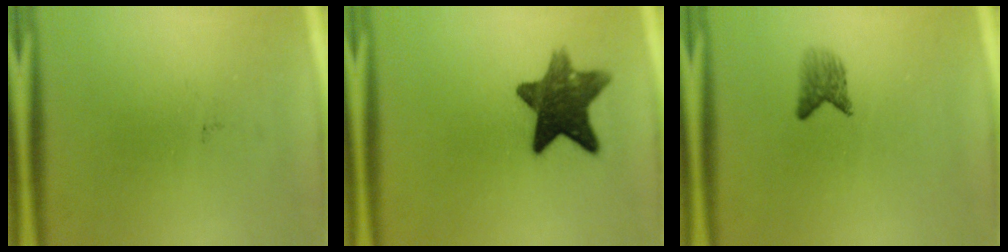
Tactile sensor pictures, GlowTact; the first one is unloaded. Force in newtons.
{"total": 11.3}
{"total": 2.3}